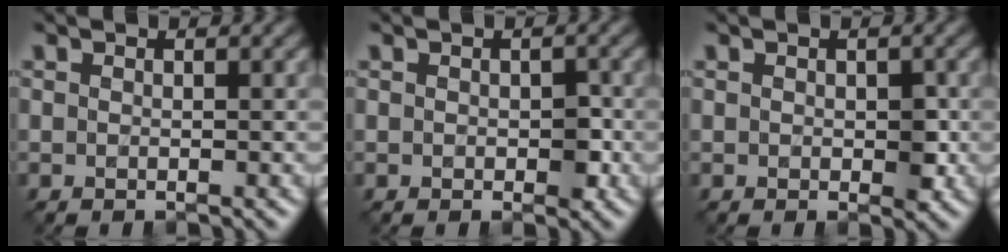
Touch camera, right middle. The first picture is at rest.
{"total": 1.6, "force": [-0.2, 1.0, 1.2], "torque": [-0.017, -0.004, -0.002]}
{"total": 1.6, "force": [-0.1, 1.0, 1.3], "torque": [-0.016, -0.004, 0.001]}